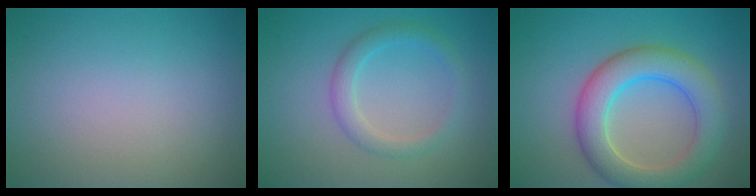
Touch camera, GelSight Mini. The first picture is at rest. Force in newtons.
{"total": 2.5, "press": 2.4, "slide": 0.2}
{"total": 6.5, "press": 6.5, "slide": 0.3}